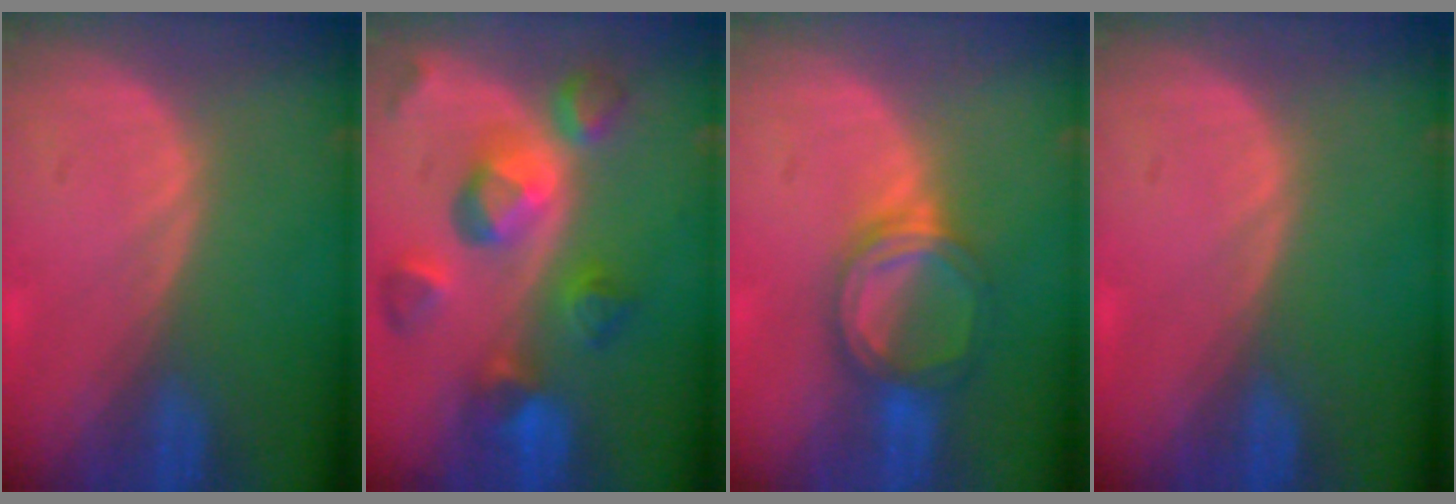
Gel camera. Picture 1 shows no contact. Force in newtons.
{"total": 10.4, "press": 9.2, "slide": 4.9}
{"total": 5.7, "press": 5.4, "slide": 1.5}
{"total": 0.0}